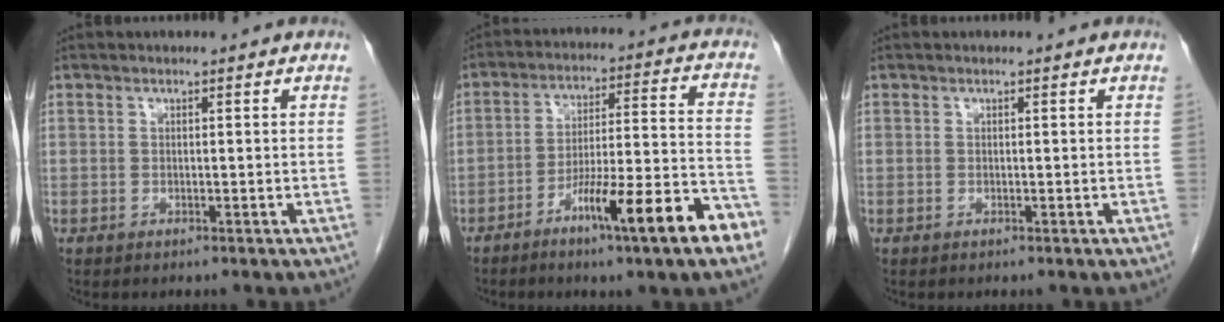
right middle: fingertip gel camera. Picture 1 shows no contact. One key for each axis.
{"total": 14.9, "fx": -8.2, "fy": 0.0, "fz": 12.4, "tx": -0.187, "ty": -0.003, "tz": -0.127}
{"total": 0.0}